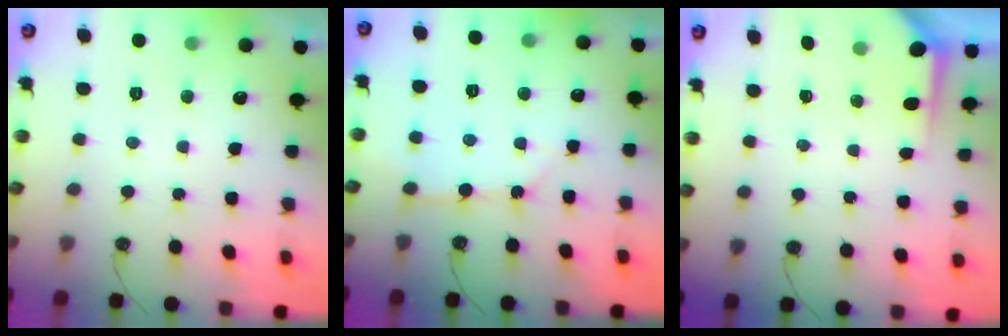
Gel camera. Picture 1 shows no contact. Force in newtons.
{"total": 3.9, "press": 3.9, "slide": 0.3}
{"total": 3.4, "press": 3.3, "slide": 0.3}